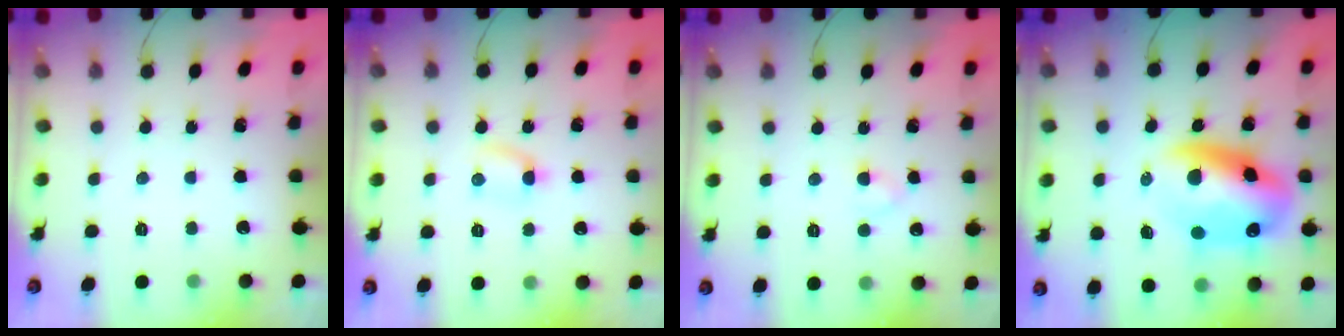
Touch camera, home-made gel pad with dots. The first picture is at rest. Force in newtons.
{"total": 2.6, "press": 2.5, "slide": 0.9}
{"total": 2.3, "press": 2.1, "slide": 1.0}
{"total": 14.3, "press": 14.0, "slide": 2.7}